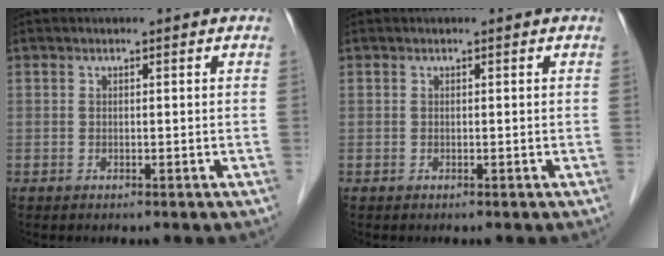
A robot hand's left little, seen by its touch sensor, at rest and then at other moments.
{"total": 0.0}